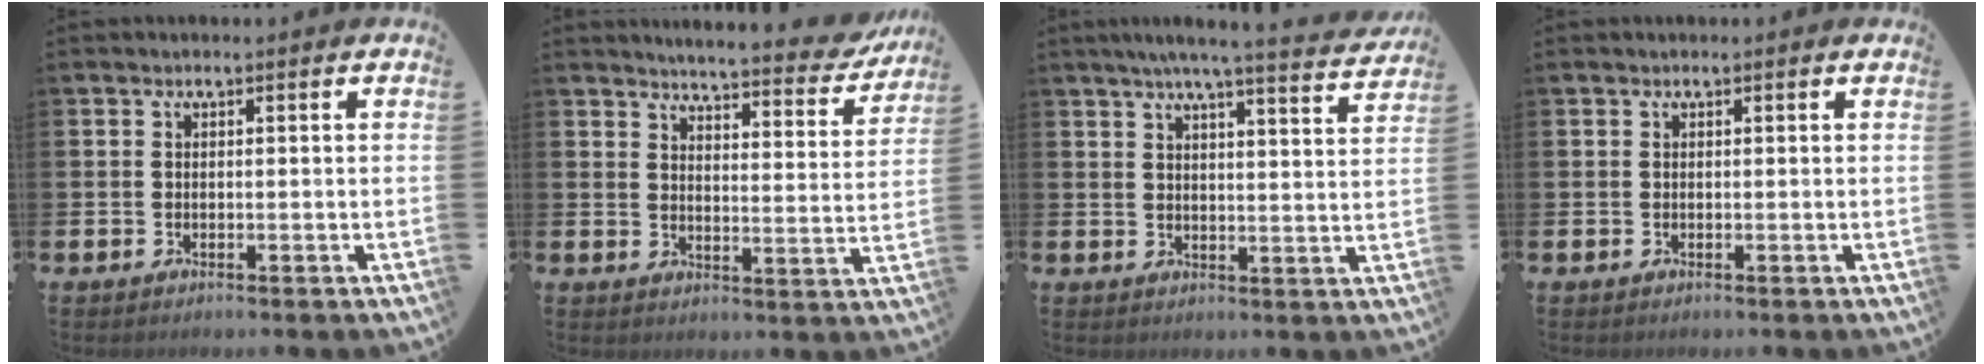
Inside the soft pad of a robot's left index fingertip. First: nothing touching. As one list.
[{"total": 4.7, "force": [4.6, 0.3, 0.9], "torque": [-0.028, -0.041, 0.072]}, {"total": 5.8, "force": [5.3, -0.3, 2.3], "torque": [-0.046, -0.030, 0.086]}, {"total": 0.0}]